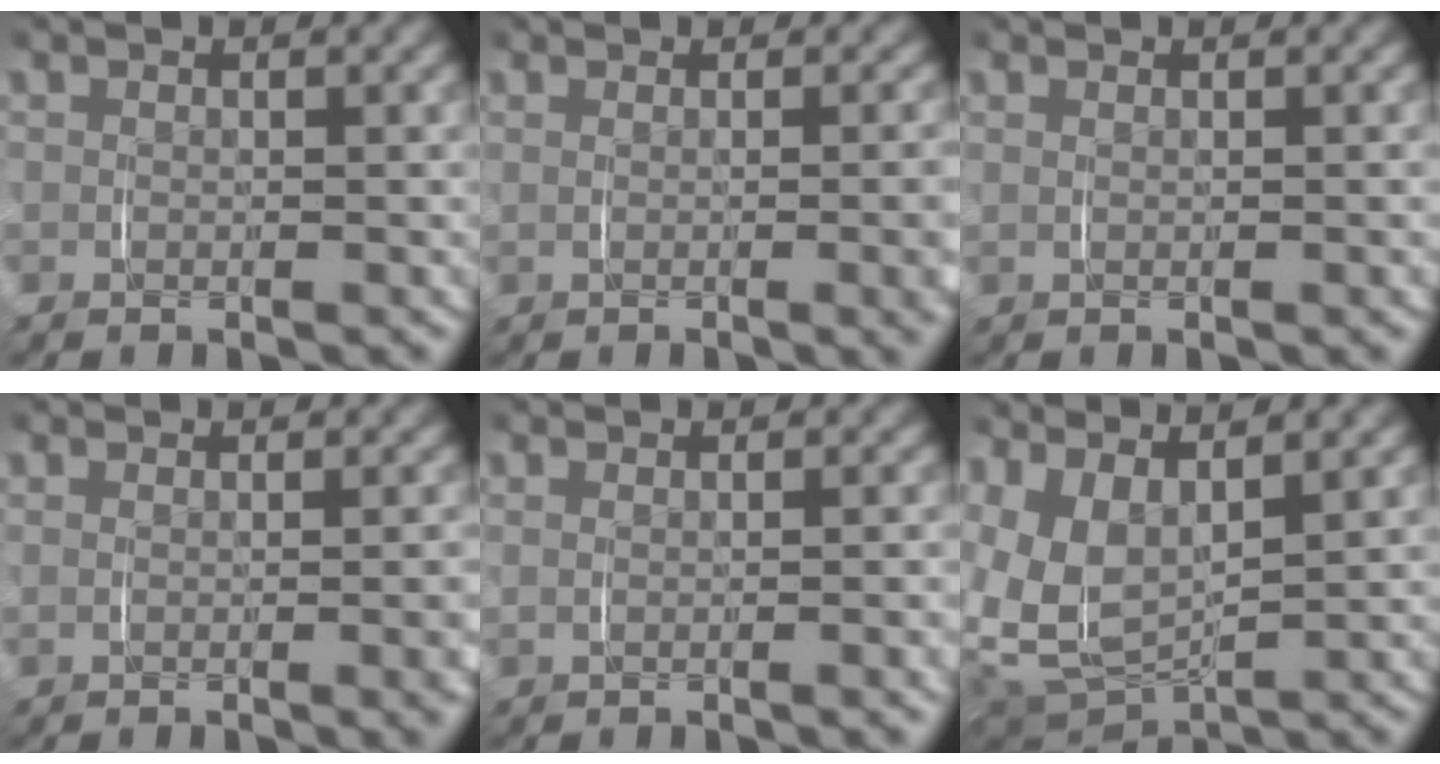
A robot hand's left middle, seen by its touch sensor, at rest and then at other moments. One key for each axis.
{"total": 3.4, "fx": 0.4, "fy": 0.5, "fz": 3.4, "tx": -0.032, "ty": 0.007, "tz": 0.002}
{"total": 0.7, "fx": 0.3, "fy": -0.1, "fz": 0.6, "tx": -0.008, "ty": 0.002, "tz": 0.007}
{"total": 2.4, "fx": 0.3, "fy": 0.1, "fz": 2.4, "tx": -0.022, "ty": 0.005, "tz": 0.004}
{"total": 1.4, "fx": 0.2, "fy": -0.1, "fz": 1.4, "tx": -0.023, "ty": 0.006, "tz": 0.004}
{"total": 11.3, "fx": 1.4, "fy": 8.8, "fz": 6.9, "tx": -0.199, "ty": -0.027, "tz": 0.021}